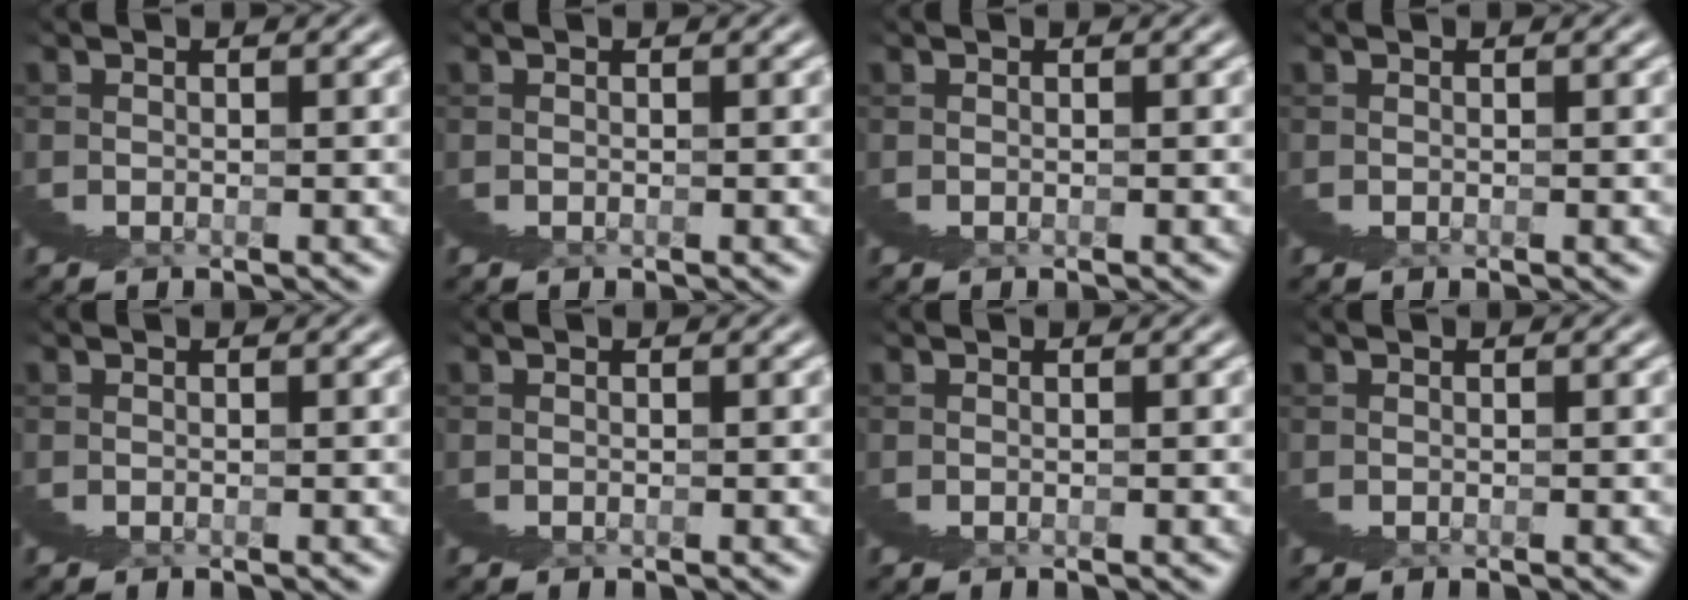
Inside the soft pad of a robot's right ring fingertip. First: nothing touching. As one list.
[{"total": 0.0}, {"total": 0.0}, {"total": 0.0}, {"total": 0.0}, {"total": 0.0}, {"total": 0.0}, {"total": 0.0}]